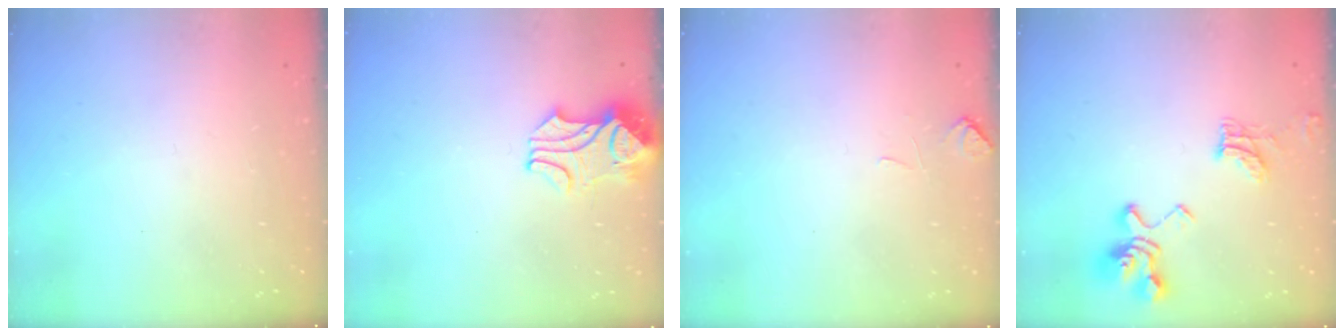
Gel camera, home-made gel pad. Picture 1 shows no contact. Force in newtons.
{"total": 2.5, "press": 2.3, "slide": 1.0}
{"total": 0.5, "press": 0.1, "slide": 0.5}
{"total": 8.4, "press": 8.3, "slide": 1.6}